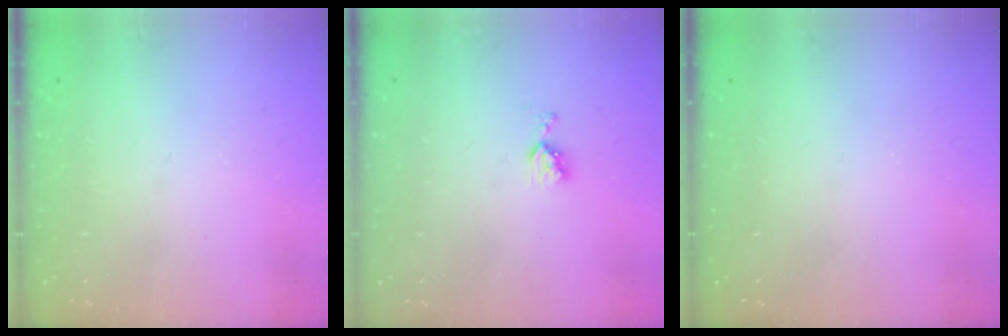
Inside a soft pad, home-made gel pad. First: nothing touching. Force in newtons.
{"total": 4.4, "press": 4.3, "slide": 0.7}
{"total": 0.0}